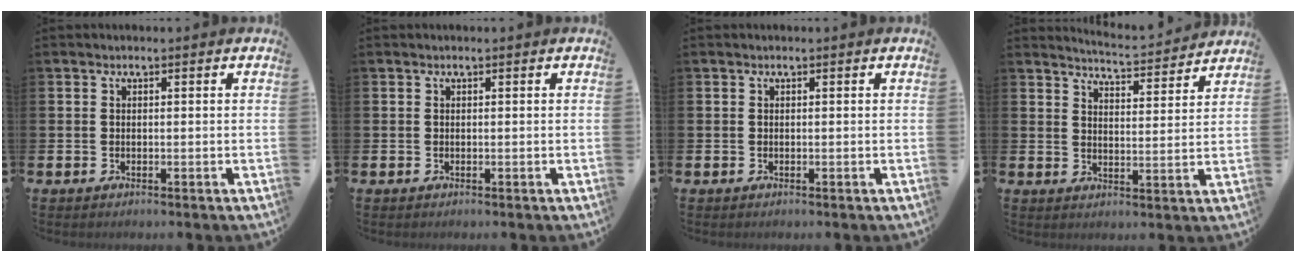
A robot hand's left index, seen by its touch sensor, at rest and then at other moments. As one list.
[{"total": 0.0}, {"total": 0.0}, {"total": 4.9, "force": [4.9, -0.1, 0.3], "torque": [-0.018, -0.040, 0.084]}]